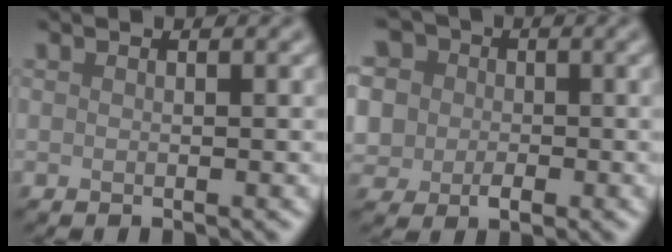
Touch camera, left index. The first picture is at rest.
{"total": 9.0, "force": [2.1, 7.6, 4.3], "torque": [-0.073, 0.029, -0.011]}